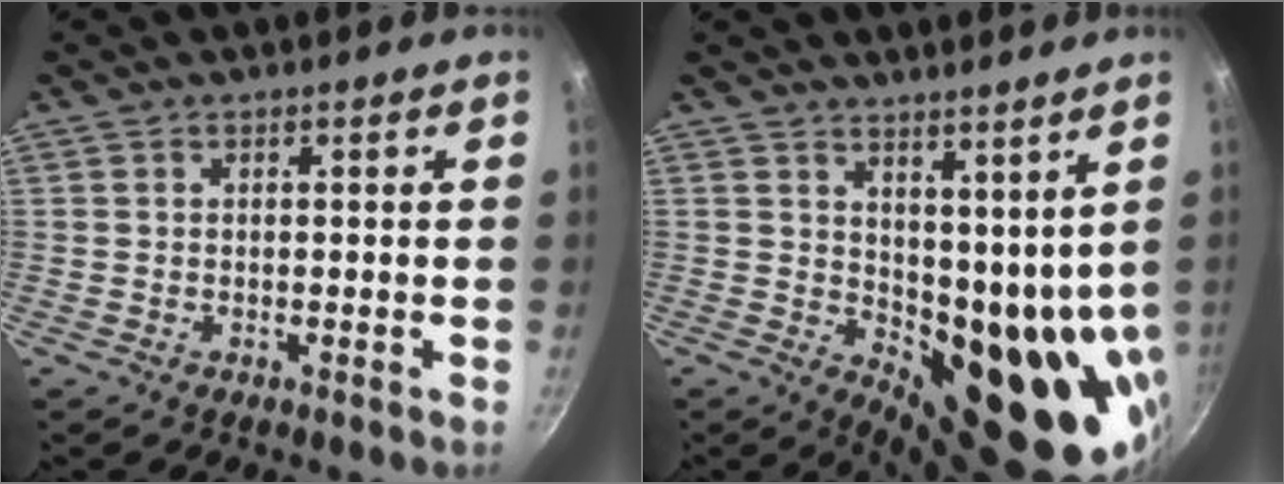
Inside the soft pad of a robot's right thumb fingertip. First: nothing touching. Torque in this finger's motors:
{"motor_torque": [-0.41, 2.29, 0.98, -0.06, 0.35]}